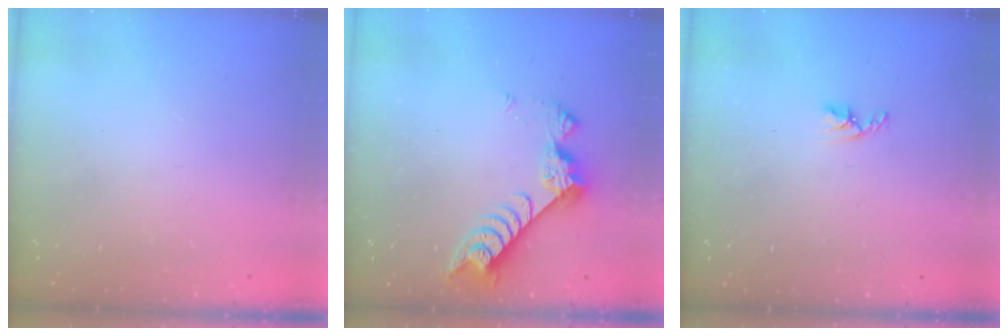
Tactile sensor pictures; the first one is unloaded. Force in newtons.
{"total": 9.0, "press": 9.0, "slide": 1.0}
{"total": 3.3, "press": 3.2, "slide": 0.5}